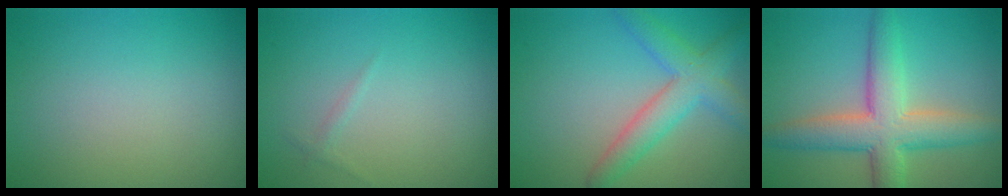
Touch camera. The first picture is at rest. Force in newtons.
{"total": 0.5, "press": 0.5, "slide": 0.1}
{"total": 4.4, "press": 4.4, "slide": 0.2}
{"total": 6.7, "press": 6.7, "slide": 0.6}